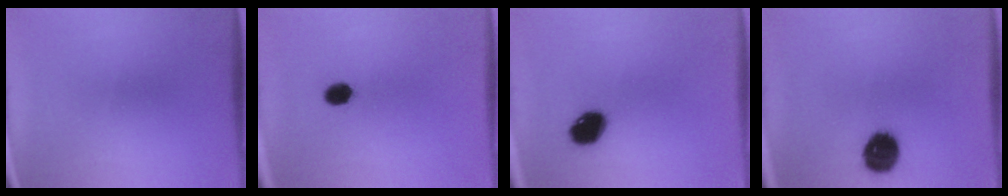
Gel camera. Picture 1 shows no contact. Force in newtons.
{"total": 3.5}
{"total": 8.1}
{"total": 10.2}